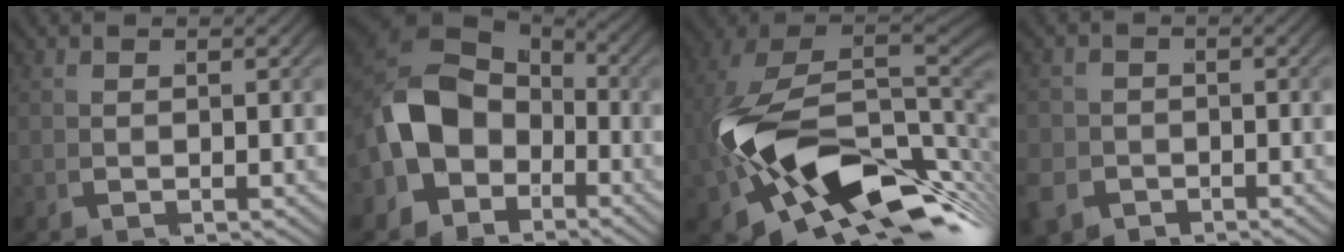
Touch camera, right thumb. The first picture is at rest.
{"total": 9.4, "force": [-1.5, 7.0, 6.1], "torque": [-0.142, -0.028, -0.015]}
{"total": 25.0, "force": [-4.2, 15.8, 18.9], "torque": [-0.336, -0.072, -0.036]}
{"total": 4.8, "force": [-2.4, 3.9, 1.3], "torque": [-0.038, -0.026, -0.037]}